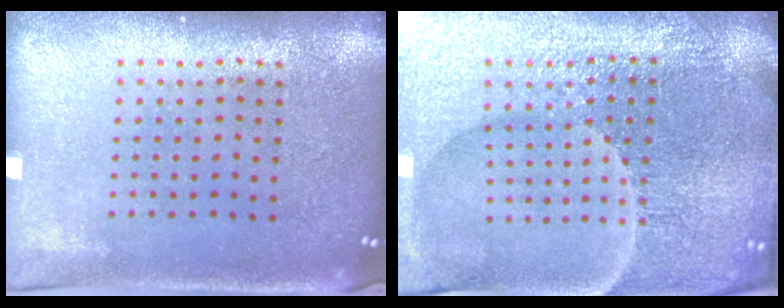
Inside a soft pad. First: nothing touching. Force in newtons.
{"total": 5.4, "press": 5.2, "slide": 1.6}